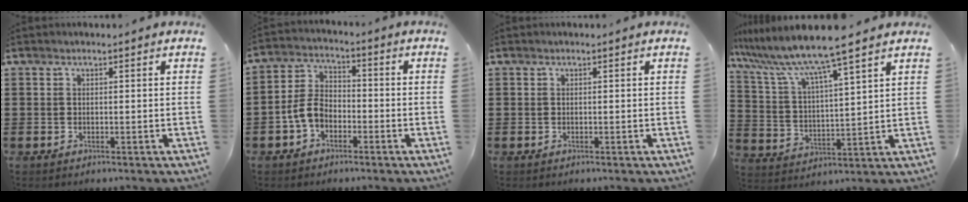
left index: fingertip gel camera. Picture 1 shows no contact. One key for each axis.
{"total": 5.4, "fx": -2.5, "fy": 3.5, "fz": 3.2, "tx": -0.087, "ty": 0.007, "tz": -0.056}
{"total": 0.0}
{"total": 9.1, "fx": 7.8, "fy": -0.7, "fz": 4.7, "tx": -0.124, "ty": -0.047, "tz": 0.126}